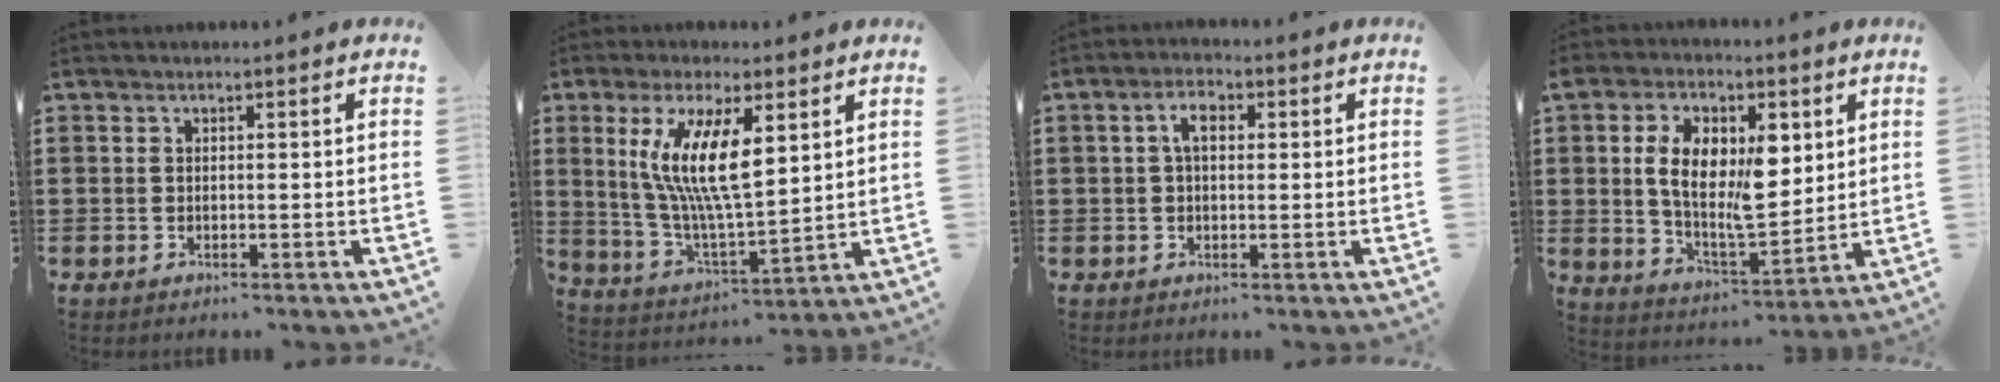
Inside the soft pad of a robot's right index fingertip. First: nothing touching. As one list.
[{"total": 10.8, "force": [3.7, 2.9, 9.7], "torque": [-0.199, -0.007, 0.065]}, {"total": 3.2, "force": [0.5, 1.8, 2.6], "torque": [-0.054, 0.013, 0.007]}, {"total": 12.1, "force": [3.1, 6.2, 9.9], "torque": [-0.180, 0.005, 0.054]}]